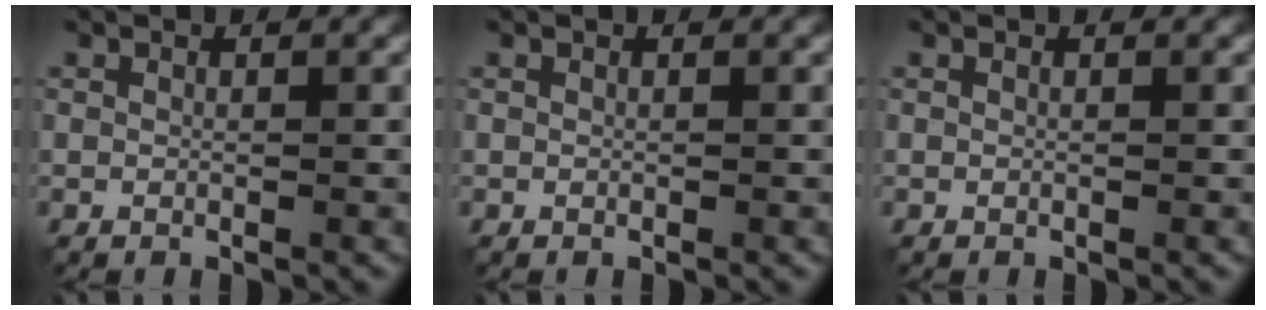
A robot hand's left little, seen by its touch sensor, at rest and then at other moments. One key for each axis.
{"total": 0.0}
{"total": 0.0}